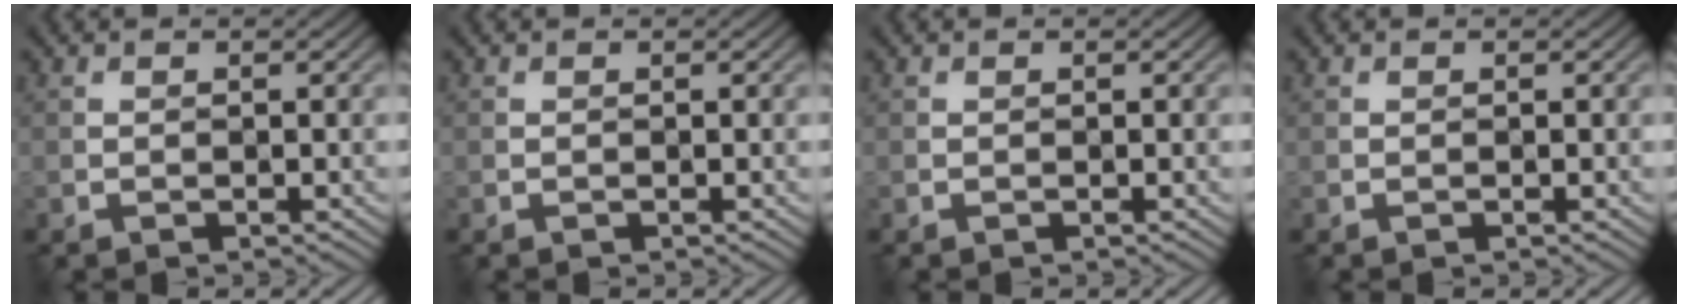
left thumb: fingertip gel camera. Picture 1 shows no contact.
{"total": 0.0}
{"total": 0.0}
{"total": 0.0}